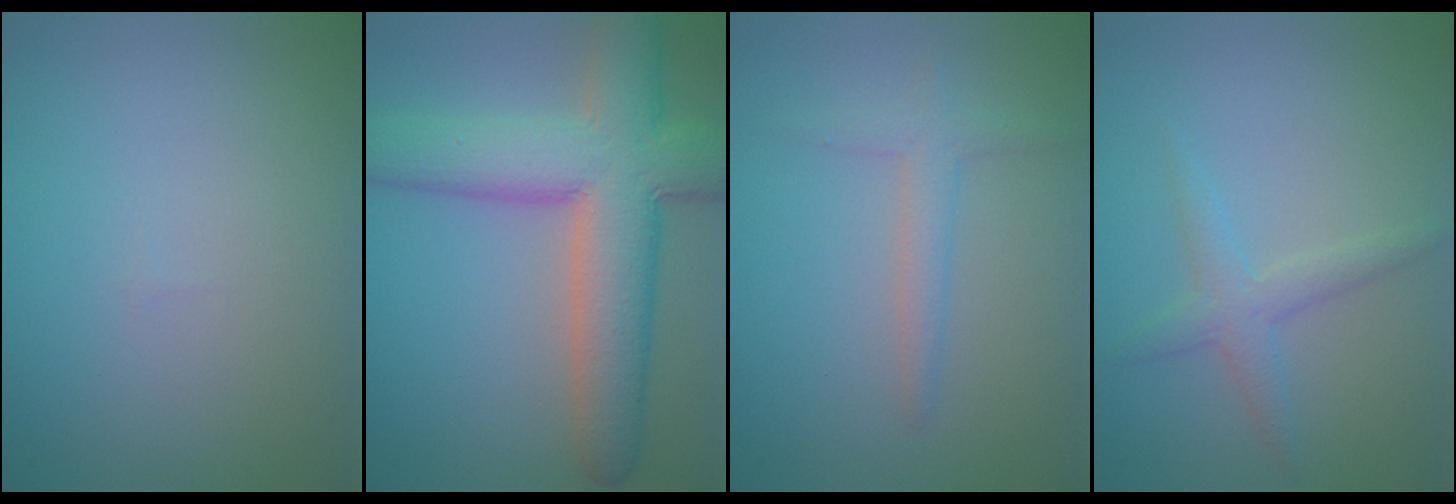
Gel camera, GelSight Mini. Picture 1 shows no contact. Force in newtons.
{"total": 9.8, "press": 9.8, "slide": 0.7}
{"total": 1.7, "press": 1.7, "slide": 0.1}
{"total": 2.0, "press": 2.0, "slide": 0.2}